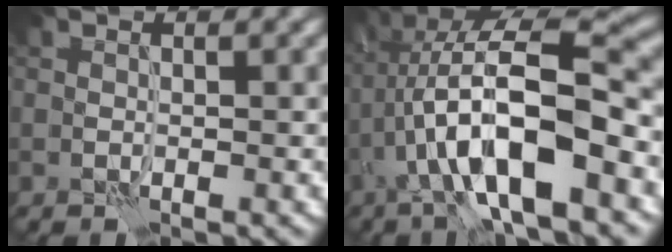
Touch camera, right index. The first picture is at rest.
{"total": 11.9, "force": [-3.0, 3.9, 10.9], "torque": [-0.201, 0.020, -0.052]}